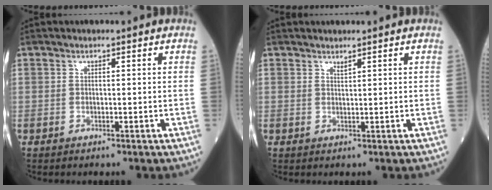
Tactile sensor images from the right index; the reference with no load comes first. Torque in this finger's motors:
{"motor_torque": [-0.09, 0.06, 0.06, 0.01]}